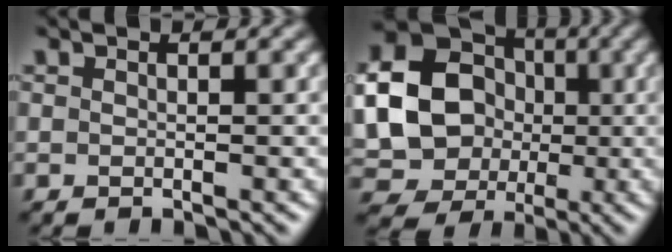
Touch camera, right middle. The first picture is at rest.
{"total": 17.9, "force": [0.7, 16.2, 7.6], "torque": [-0.205, 0.023, -0.025]}